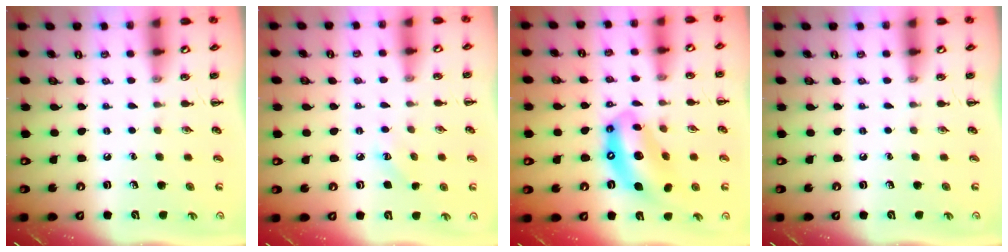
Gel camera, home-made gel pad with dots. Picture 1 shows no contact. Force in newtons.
{"total": 3.4, "press": 3.3, "slide": 1.0}
{"total": 13.8, "press": 13.4, "slide": 3.3}
{"total": 0.0}